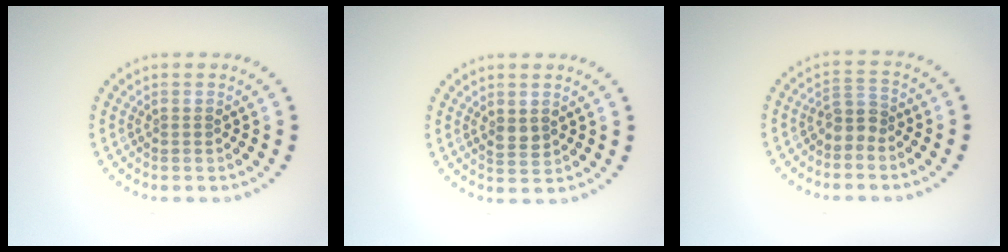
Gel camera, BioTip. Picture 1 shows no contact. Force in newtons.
{"total": 1.5, "press": 1.4, "slide": 0.4}
{"total": 2.1, "press": 1.7, "slide": 1.3}